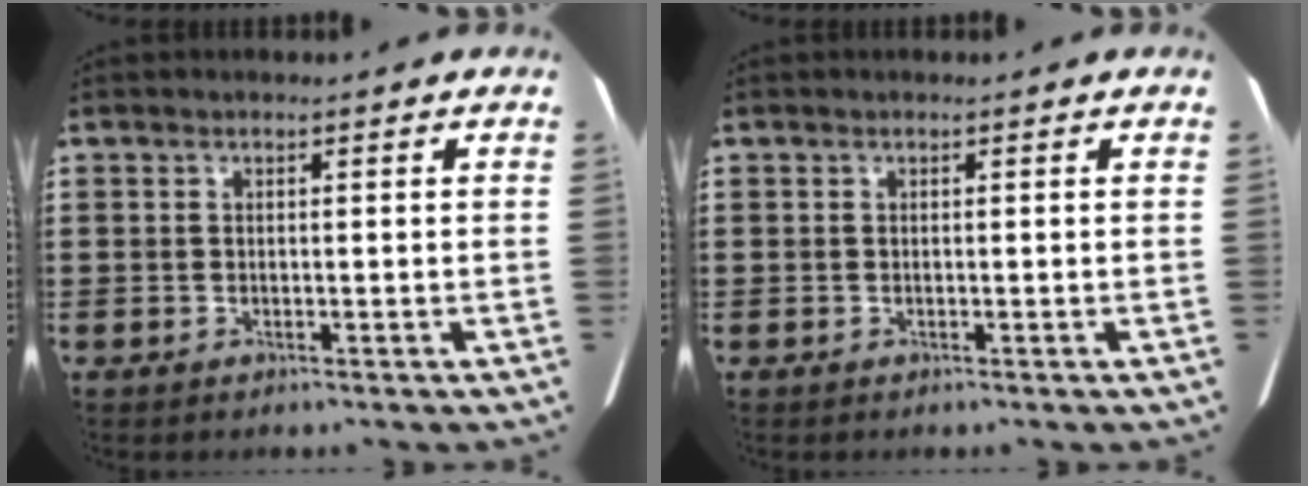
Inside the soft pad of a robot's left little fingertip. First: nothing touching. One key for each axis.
{"total": 0.0}